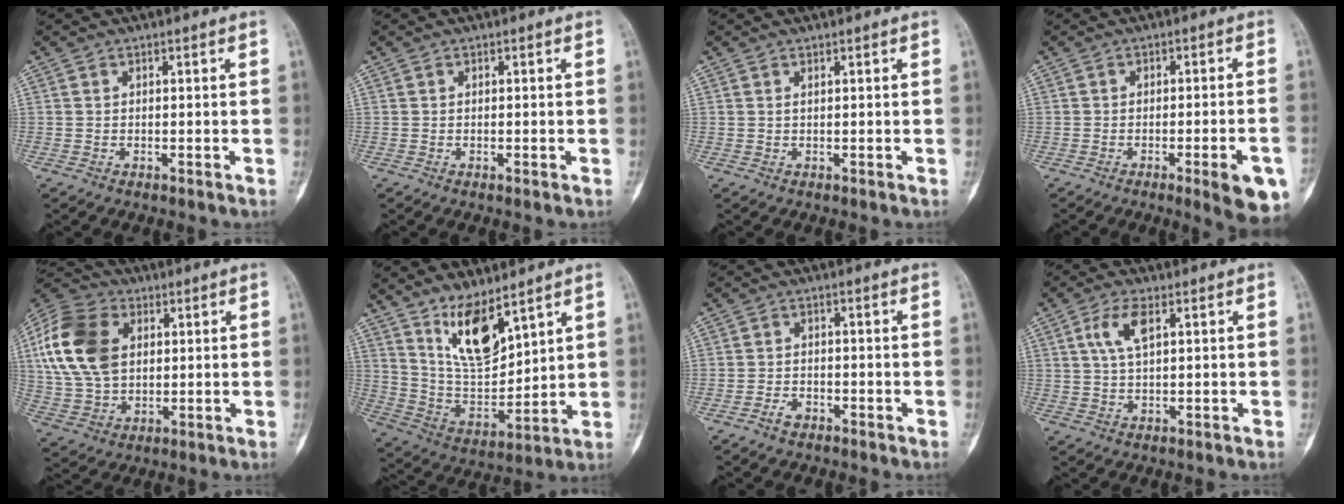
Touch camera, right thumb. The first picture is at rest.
{"total": 0.7, "force": [-0.2, 0.2, 0.6], "torque": [-0.010, -0.002, -0.003]}
{"total": 0.0}
{"total": 10.0, "force": [-4.4, 1.9, 8.8], "torque": [-0.104, 0.009, -0.051]}
{"total": 17.9, "force": [3.9, 12.5, 12.2], "torque": [-0.235, 0.007, 0.073]}
{"total": 12.3, "force": [8.0, 4.7, 8.0], "torque": [-0.124, -0.060, 0.169]}
{"total": 1.6, "force": [-1.1, 0.8, 0.8], "torque": [-0.018, 0.007, -0.021]}
{"total": 5.4, "force": [1.9, 2.3, 4.6], "torque": [-0.097, 0.003, 0.039]}